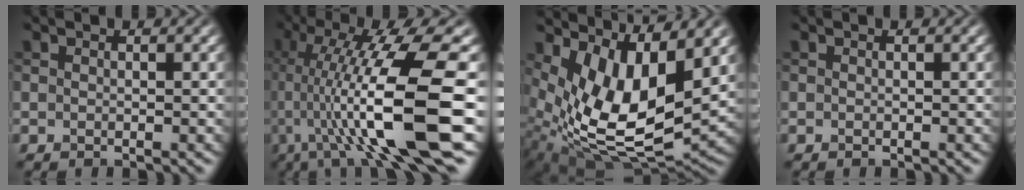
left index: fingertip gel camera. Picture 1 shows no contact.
{"total": 14.0, "force": [-2.3, 2.5, 13.6], "torque": [-0.225, 0.013, -0.031]}
{"total": 10.5, "force": [2.7, 5.0, 8.8], "torque": [-0.174, -0.024, 0.058]}
{"total": 0.0}